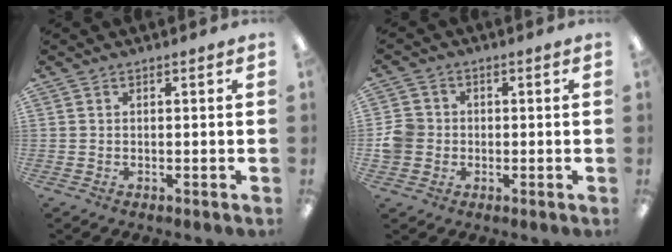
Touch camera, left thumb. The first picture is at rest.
{"total": 5.5, "force": [-0.5, 5.1, 2.0], "torque": [-0.041, 0.011, -0.008]}